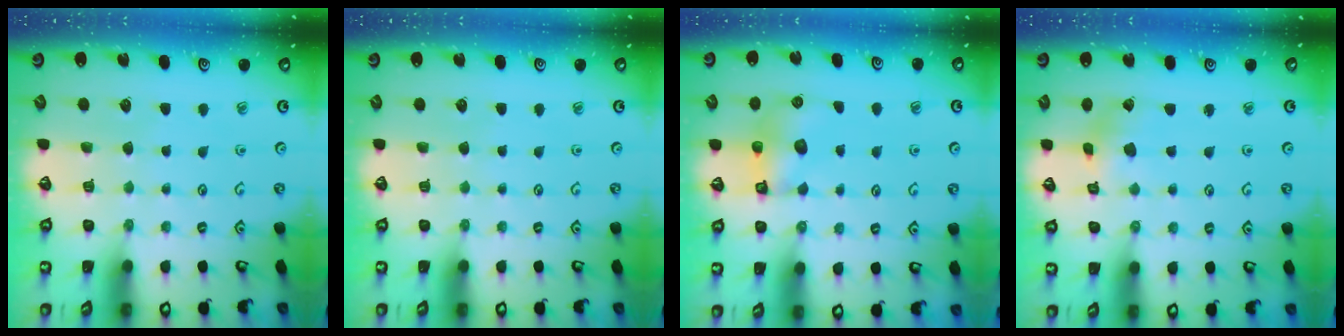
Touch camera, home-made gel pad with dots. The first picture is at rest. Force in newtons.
{"total": 0.0}
{"total": 7.1, "press": 7.1, "slide": 0.2}
{"total": 2.5, "press": 2.5, "slide": 0.4}